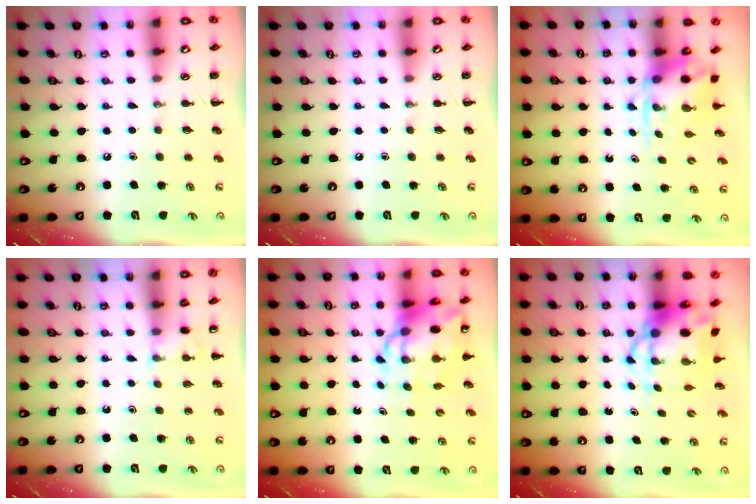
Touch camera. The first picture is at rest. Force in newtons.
{"total": 0.0}
{"total": 3.9, "press": 3.8, "slide": 0.9}
{"total": 4.2, "press": 4.1, "slide": 1.1}
{"total": 10.6, "press": 10.2, "slide": 2.9}
{"total": 6.4, "press": 6.1, "slide": 1.9}